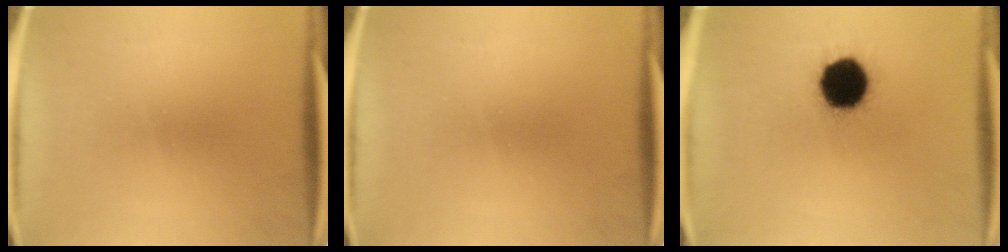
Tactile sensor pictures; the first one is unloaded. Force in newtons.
{"total": 0.0}
{"total": 16.3}